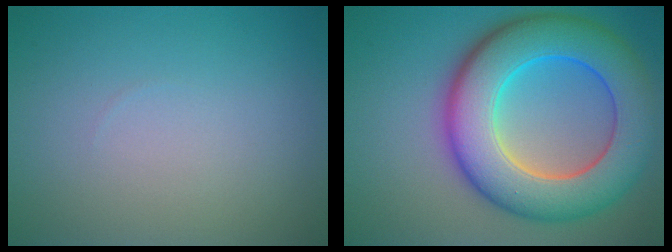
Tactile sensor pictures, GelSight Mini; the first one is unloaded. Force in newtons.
{"total": 11.6, "press": 11.6, "slide": 0.2}